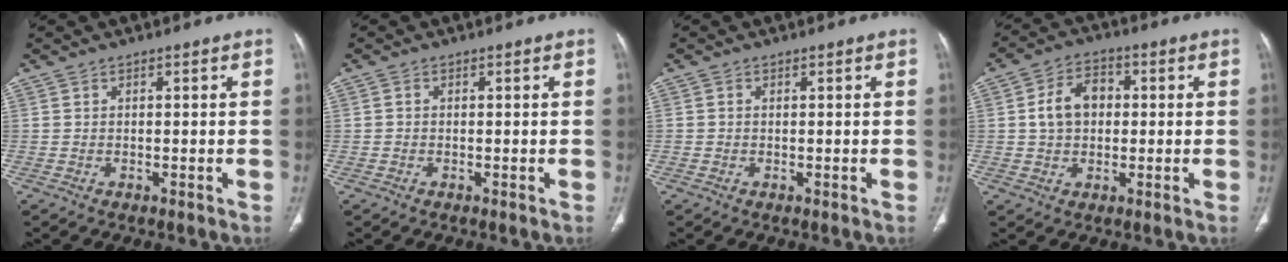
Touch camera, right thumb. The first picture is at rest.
{"total": 0.5, "force": [-0.1, 0.5, 0.3], "torque": [-0.004, 0.001, -0.005]}
{"total": 0.5, "force": [0.0, 0.5, 0.2], "torque": [0.000, 0.002, -0.001]}
{"total": 8.0, "force": [0.7, 5.9, 5.2], "torque": [-0.076, 0.016, 0.008]}